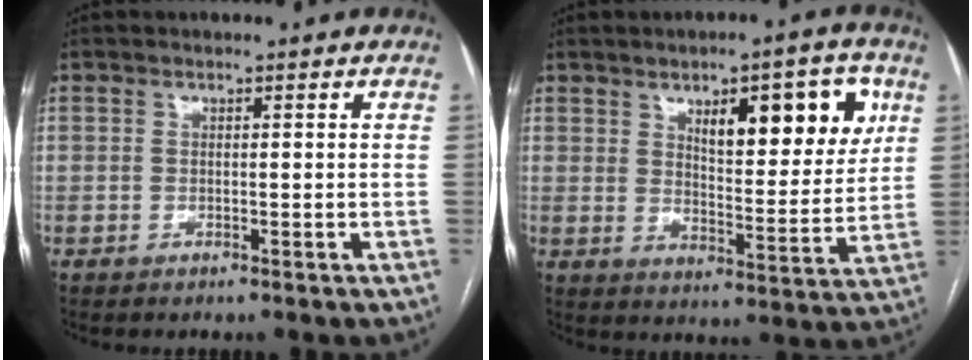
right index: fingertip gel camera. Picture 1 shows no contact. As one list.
[{"total": 13.6, "force": [5.9, 4.2, 11.5], "torque": [-0.153, 0.004, 0.090]}]